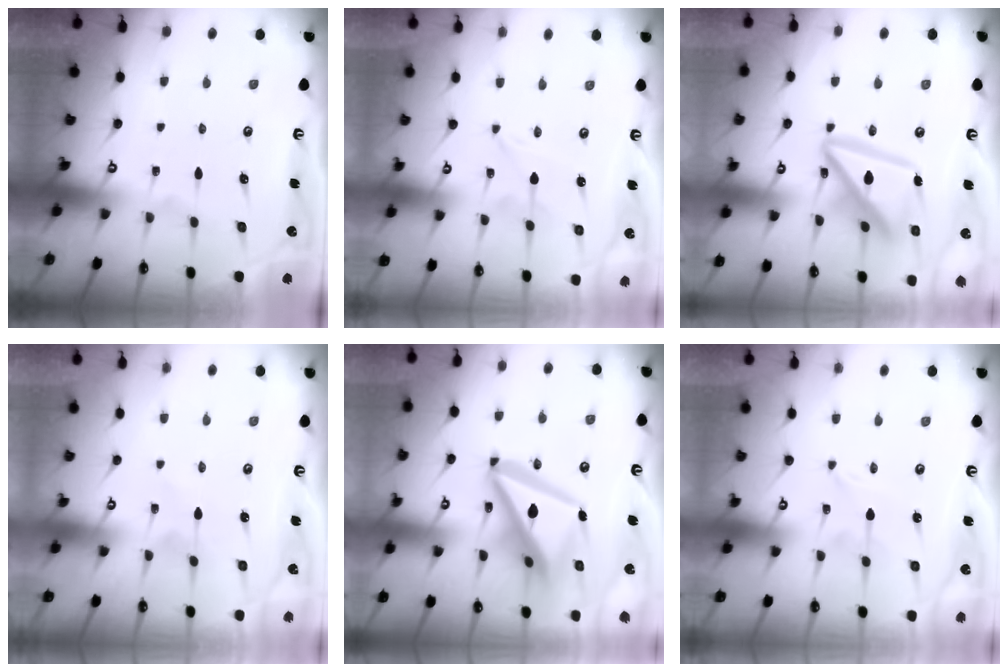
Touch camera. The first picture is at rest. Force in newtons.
{"total": 0.0}
{"total": 15.4, "press": 15.3, "slide": 1.6}
{"total": 1.2, "press": 1.1, "slide": 0.2}
{"total": 17.0, "press": 16.9, "slide": 2.0}
{"total": 0.0}